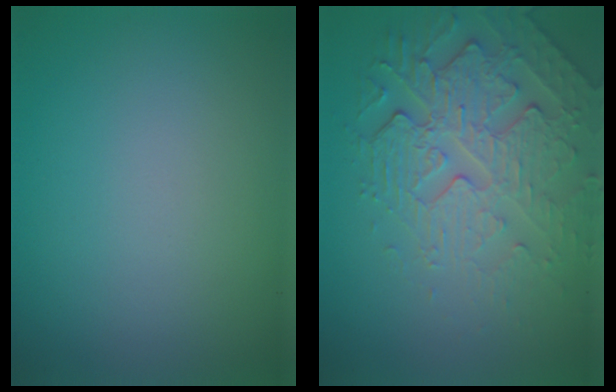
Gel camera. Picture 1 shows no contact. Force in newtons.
{"total": 4.7, "press": 4.3, "slide": 1.9}